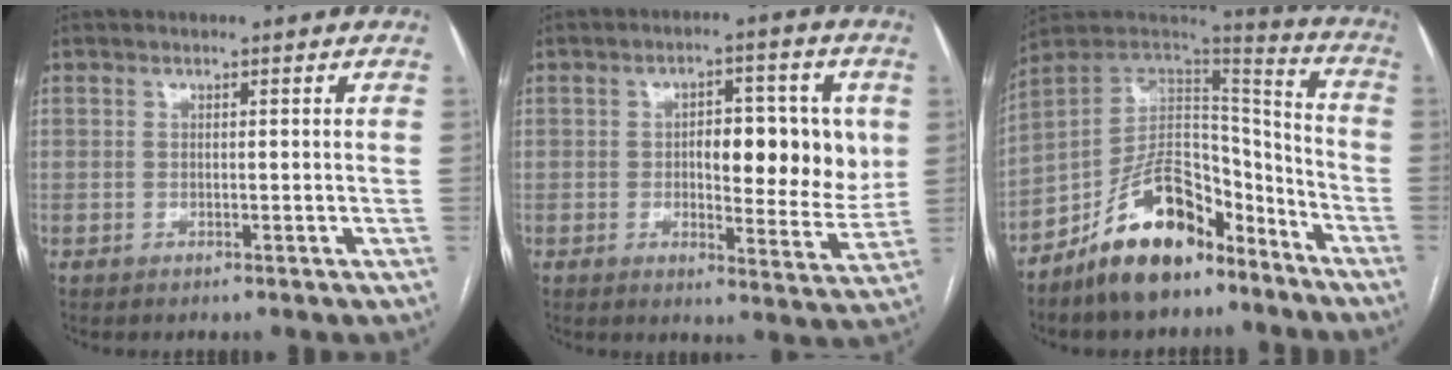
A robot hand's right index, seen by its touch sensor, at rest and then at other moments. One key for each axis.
{"total": 11.8, "fx": 1.4, "fy": 4.7, "fz": 10.7, "tx": -0.134, "ty": 0.009, "tz": 0.025}
{"total": 17.2, "fx": -11.7, "fy": 7.7, "fz": 9.9, "tx": -0.165, "ty": 0.036, "tz": -0.201}